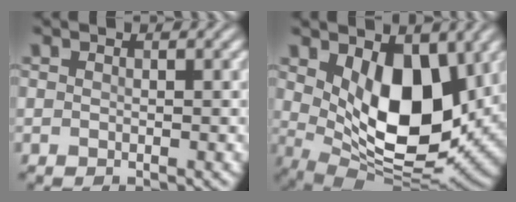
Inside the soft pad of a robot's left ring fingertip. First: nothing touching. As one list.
[{"total": 10.2, "force": [2.1, 5.5, 8.4], "torque": [-0.143, -0.022, 0.042]}]